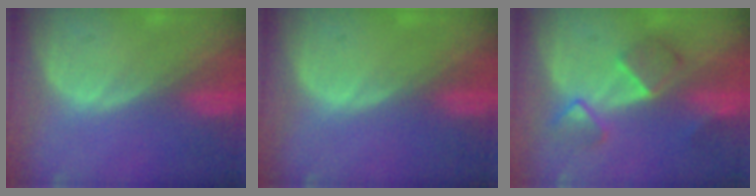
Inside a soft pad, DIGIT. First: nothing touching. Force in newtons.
{"total": 0.0}
{"total": 5.5, "press": 5.4, "slide": 1.2}